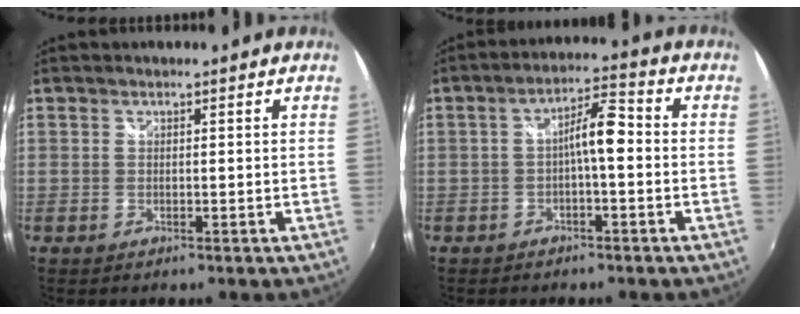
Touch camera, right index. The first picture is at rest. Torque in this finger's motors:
{"motor_torque": [0.93, -0.34, 0.16, 0.11]}